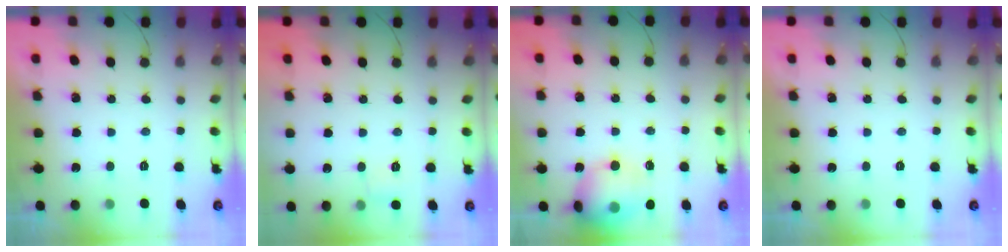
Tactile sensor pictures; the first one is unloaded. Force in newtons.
{"total": 4.3, "press": 4.1, "slide": 1.4}
{"total": 14.4, "press": 14.1, "slide": 2.6}
{"total": 0.0}